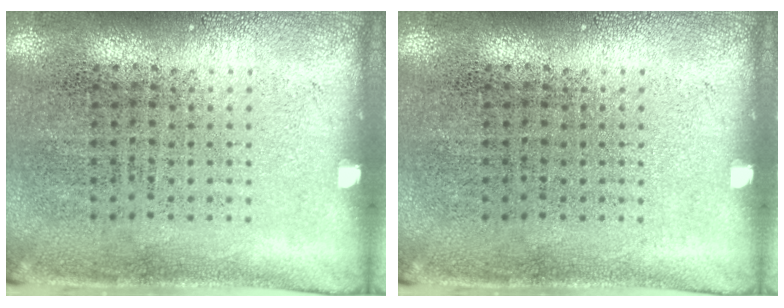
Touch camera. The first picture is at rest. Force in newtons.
{"total": 0.0}